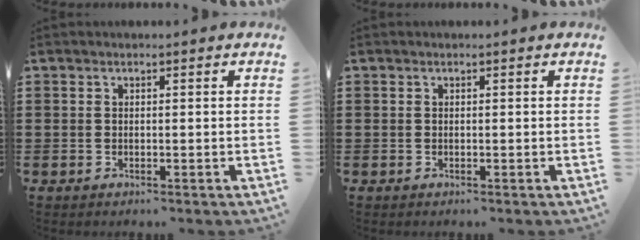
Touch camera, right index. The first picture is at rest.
{"total": 0.0}